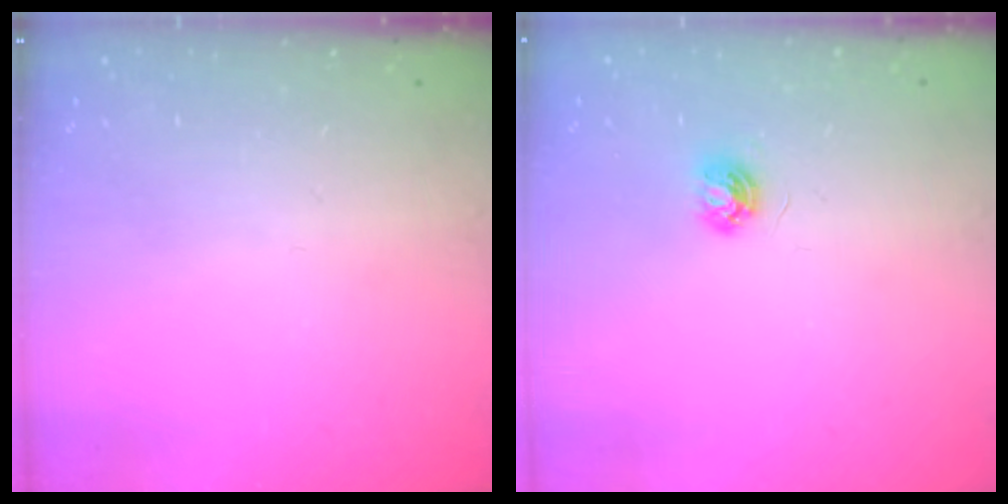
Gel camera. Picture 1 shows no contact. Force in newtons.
{"total": 5.2, "press": 5.1, "slide": 0.6}